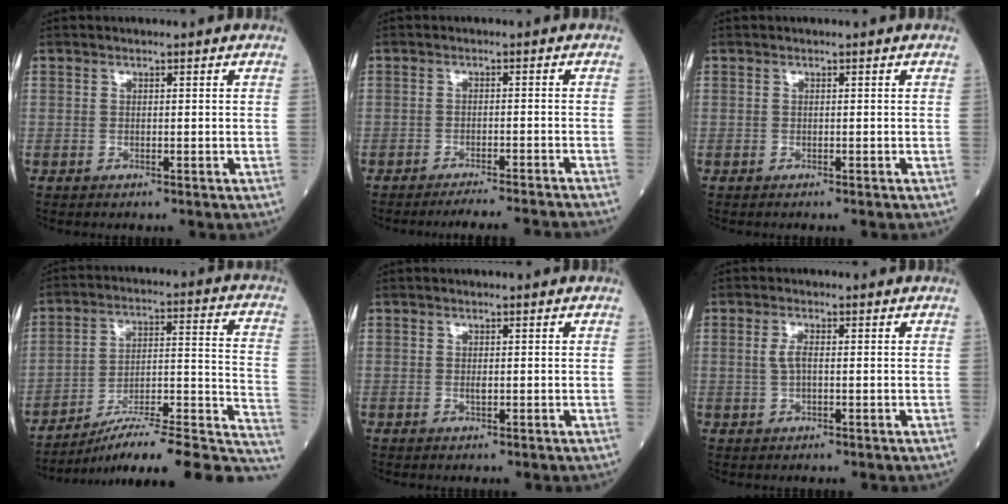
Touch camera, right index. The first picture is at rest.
{"total": 10.2, "force": [-9.6, -0.7, 3.3], "torque": [-0.024, -0.017, -0.125]}
{"total": 0.8, "force": [-0.7, 0.0, 0.3], "torque": [-0.003, -0.001, -0.011]}
{"total": 24.5, "force": [-20.7, 2.1, 12.9], "torque": [-0.108, 0.018, -0.299]}
{"total": 0.6, "force": [0.0, 0.2, 0.6], "torque": [-0.012, -0.001, -0.001]}
{"total": 2.0, "force": [0.1, 0.6, 1.9], "torque": [-0.042, 0.002, 0.002]}